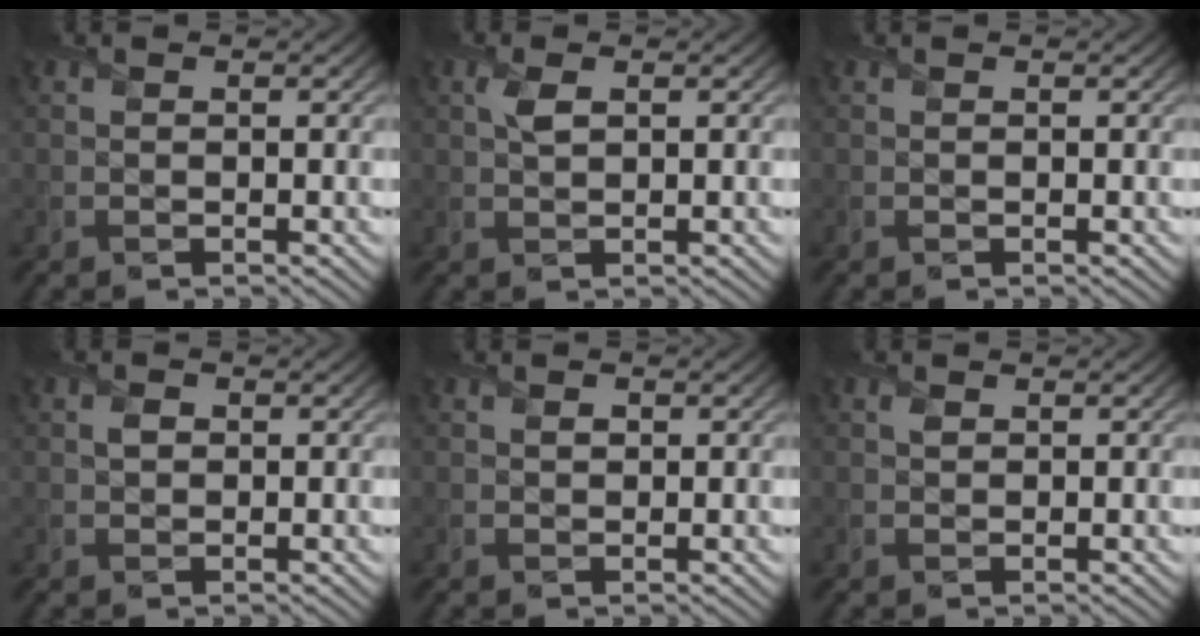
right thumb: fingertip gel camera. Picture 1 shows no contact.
{"total": 1.7, "force": [0.8, 0.6, 1.4], "torque": [-0.037, 0.004, 0.013]}
{"total": 0.0}
{"total": 1.1, "force": [0.2, 0.9, 0.6], "torque": [-0.015, 0.000, 0.001]}
{"total": 0.8, "force": [0.2, 0.6, 0.4], "torque": [-0.007, -0.004, 0.003]}
{"total": 0.6, "force": [0.5, 0.3, 0.2], "torque": [-0.008, 0.001, 0.007]}